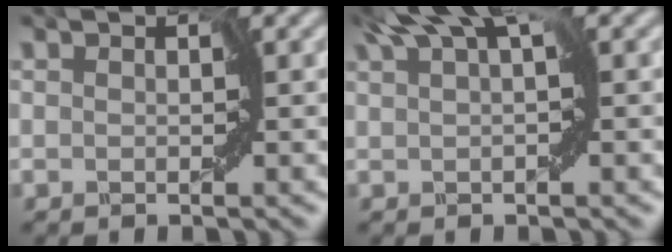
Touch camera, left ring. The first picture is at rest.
{"total": 3.8, "force": [2.1, 0.6, 3.2], "torque": [-0.048, 0.012, 0.028]}